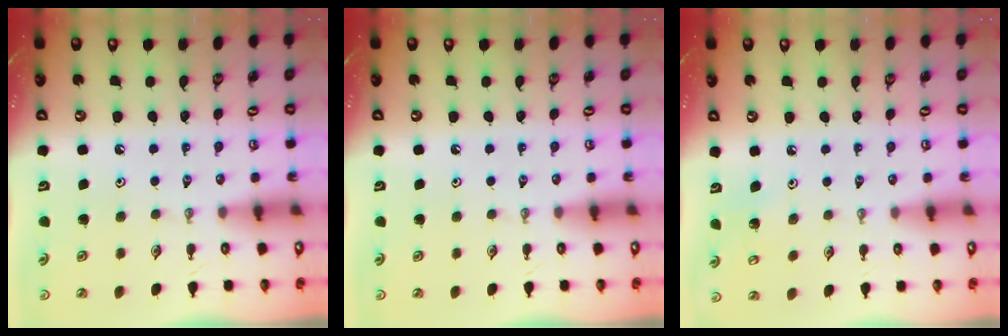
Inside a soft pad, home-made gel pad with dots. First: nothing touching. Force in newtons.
{"total": 0.0}
{"total": 4.2, "press": 4.2, "slide": 0.2}